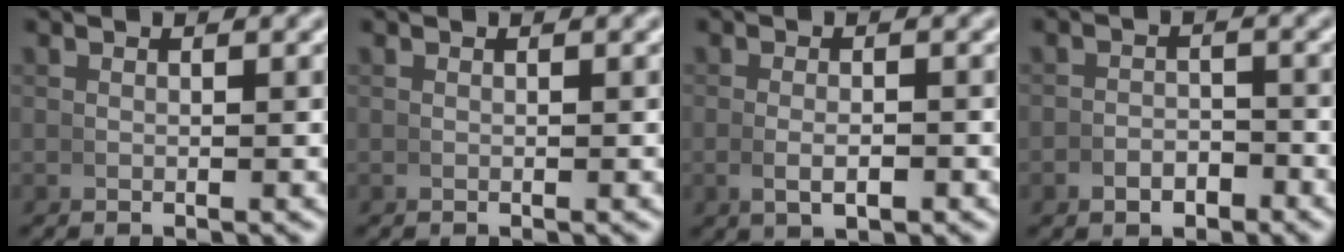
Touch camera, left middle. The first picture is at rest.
{"total": 0.0}
{"total": 2.0, "force": [-0.6, 0.8, 1.7], "torque": [-0.037, -0.005, -0.004]}
{"total": 2.3, "force": [-1.9, 1.3, 0.5], "torque": [0.001, -0.002, -0.035]}